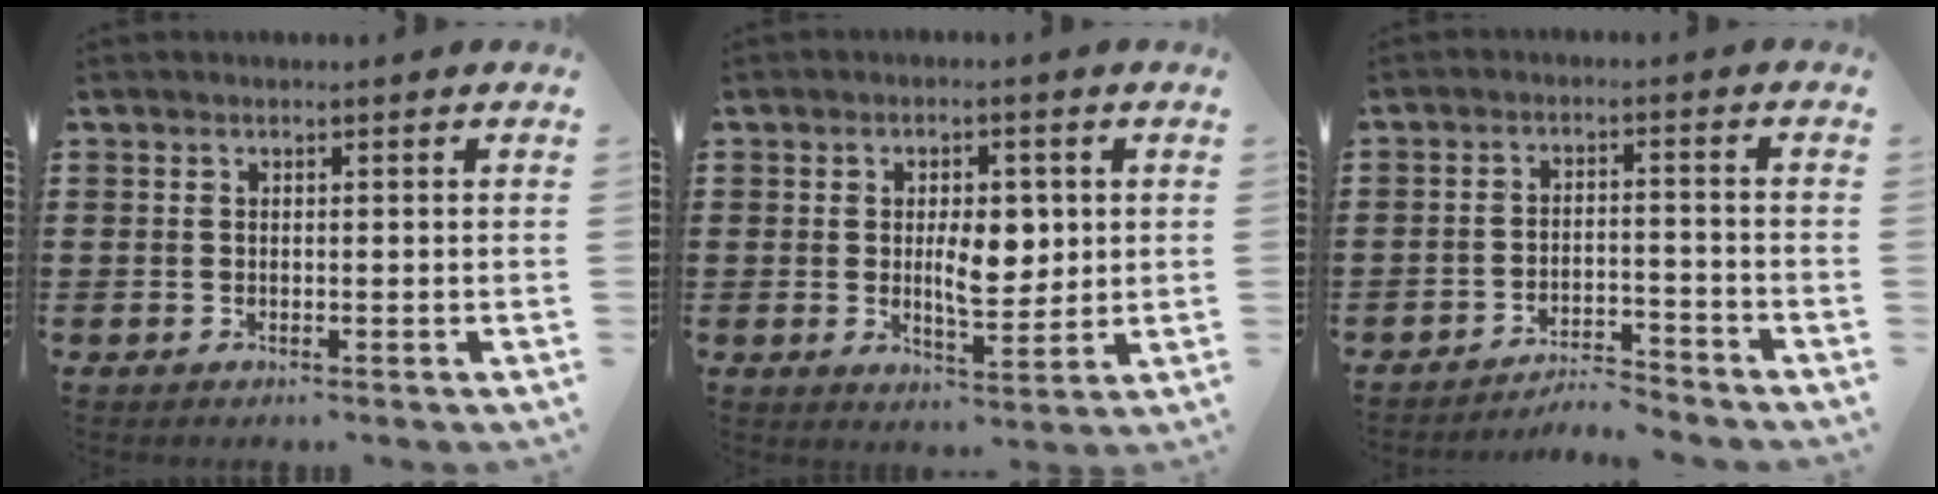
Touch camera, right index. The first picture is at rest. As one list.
[{"total": 6.9, "force": [0.3, 3.1, 6.1], "torque": [-0.092, -0.001, -0.001]}, {"total": 4.2, "force": [-4.2, 0.1, 0.5], "torque": [-0.016, 0.003, -0.089]}]